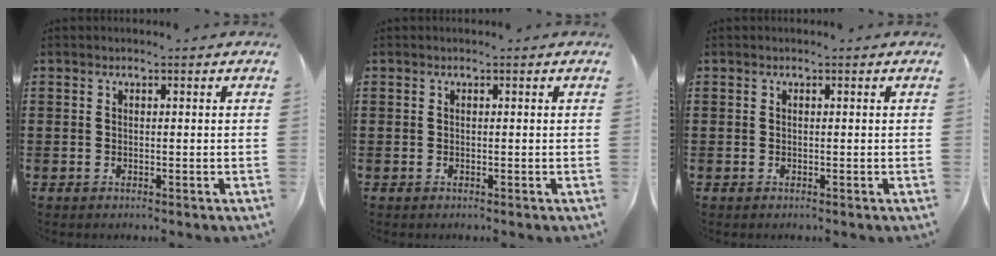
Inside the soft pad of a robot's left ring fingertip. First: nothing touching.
{"total": 0.0}
{"total": 0.0}